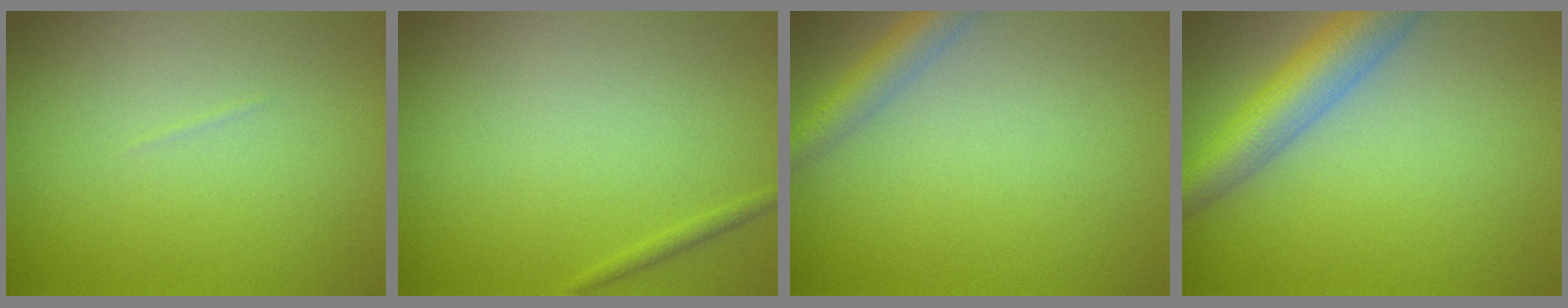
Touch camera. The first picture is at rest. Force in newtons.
{"total": 0.6, "press": 0.6, "slide": 0.1}
{"total": 2.6, "press": 2.6, "slide": 0.1}
{"total": 5.4, "press": 5.4, "slide": 0.3}